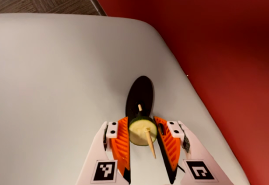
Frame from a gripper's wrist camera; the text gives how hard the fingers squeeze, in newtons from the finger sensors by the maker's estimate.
{"total": 11.4, "left": 11.9, "right": 10.9}